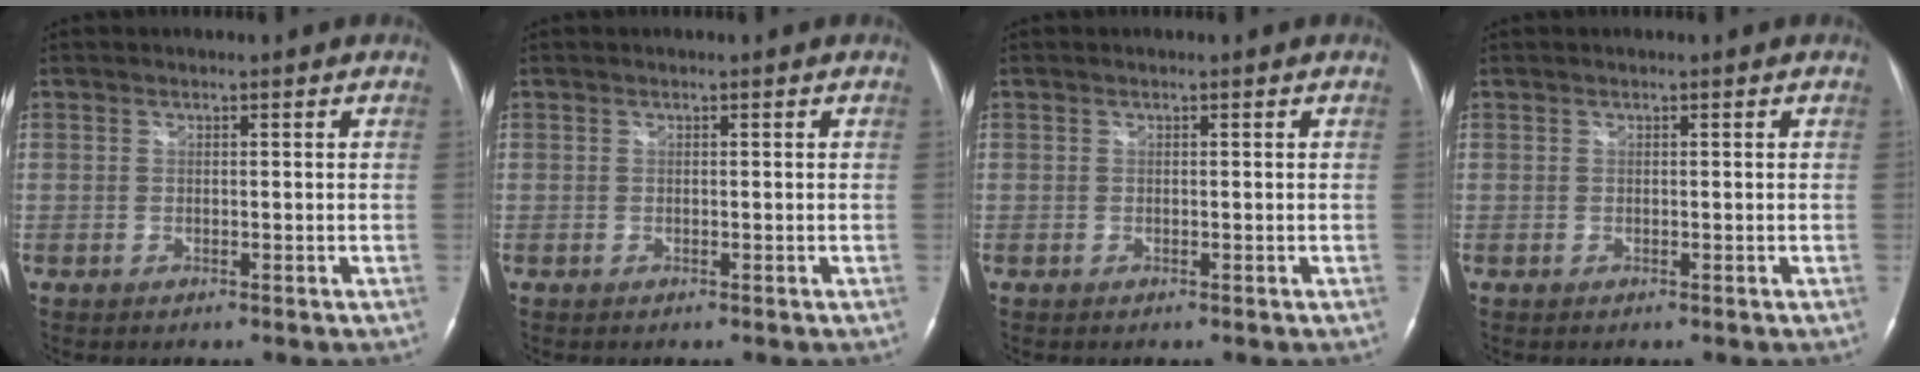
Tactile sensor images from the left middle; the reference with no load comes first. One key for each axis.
{"total": 0.0}
{"total": 0.0}
{"total": 0.0}